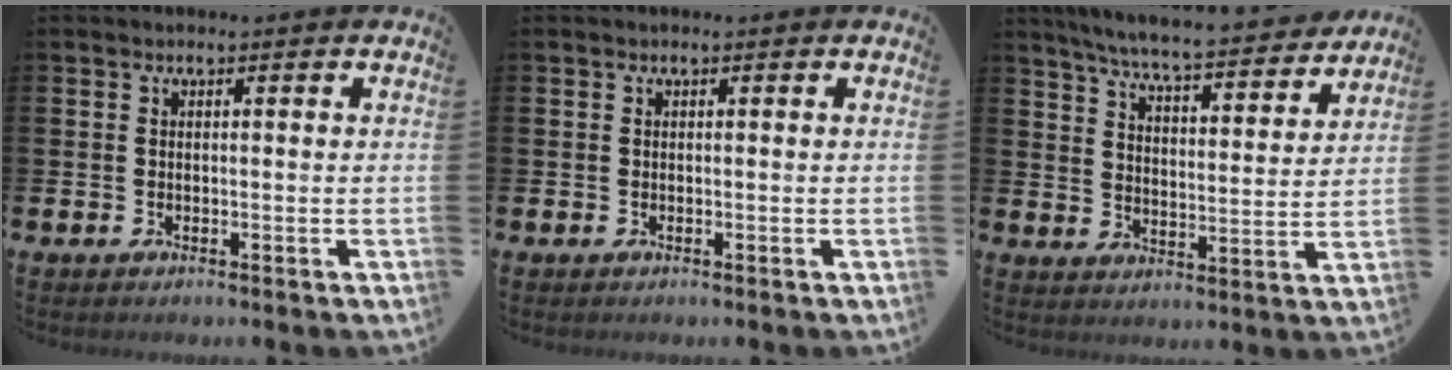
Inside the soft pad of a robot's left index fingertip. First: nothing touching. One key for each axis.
{"total": 0.0}
{"total": 7.0, "fx": 6.7, "fy": 0.0, "fz": 2.2, "tx": -0.061, "ty": -0.053, "tz": 0.113}